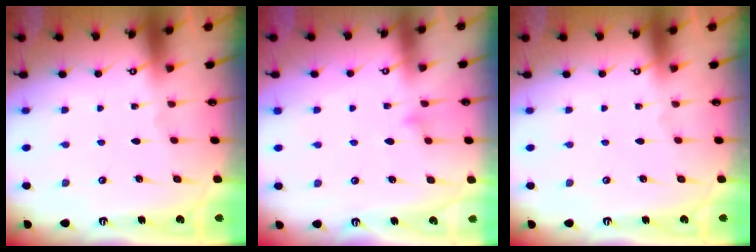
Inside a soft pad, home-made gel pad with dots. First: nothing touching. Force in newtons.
{"total": 6.9, "press": 6.9, "slide": 0.5}
{"total": 0.0}